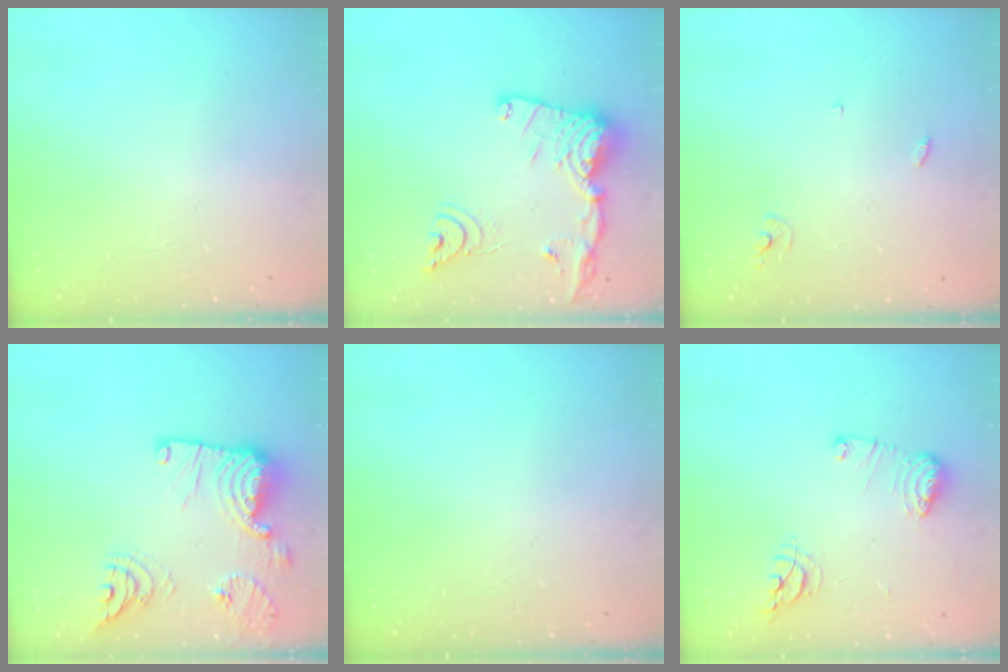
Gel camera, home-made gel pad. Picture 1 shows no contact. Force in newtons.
{"total": 18.5, "press": 18.4, "slide": 1.7}
{"total": 2.4, "press": 2.4, "slide": 0.2}
{"total": 19.2, "press": 19.2, "slide": 1.1}
{"total": 0.0}
{"total": 10.5, "press": 10.5, "slide": 1.0}